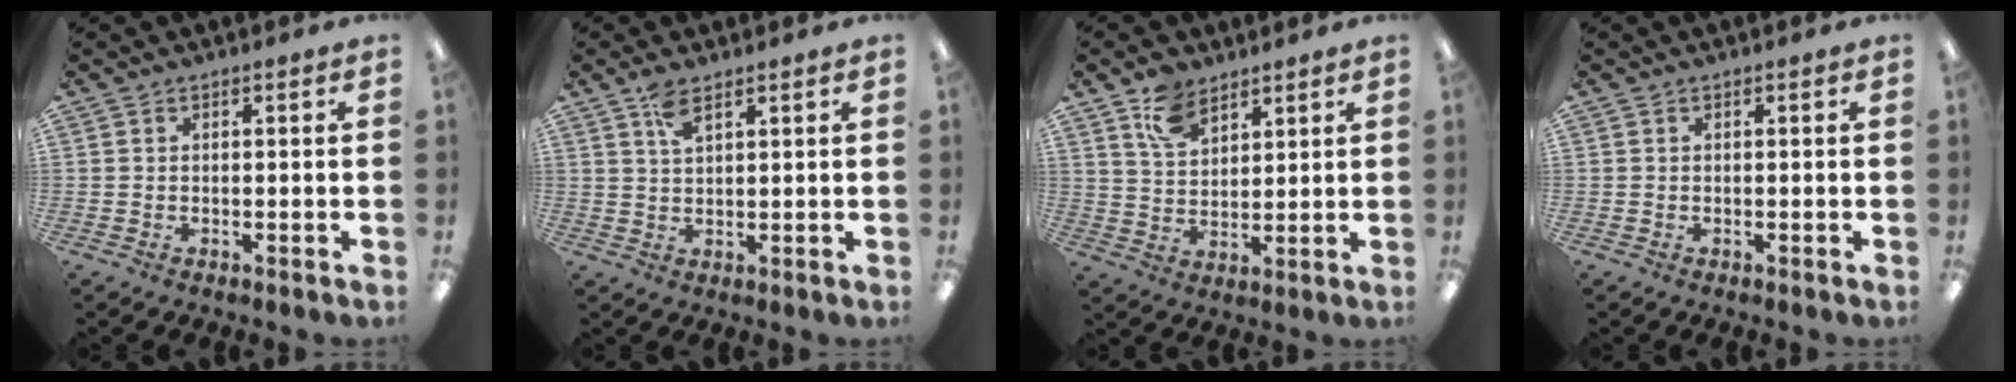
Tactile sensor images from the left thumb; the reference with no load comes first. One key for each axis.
{"total": 4.2, "fx": 2.8, "fy": 1.4, "fz": 2.7, "tx": -0.055, "ty": -0.002, "tz": 0.049}
{"total": 8.6, "fx": 6.0, "fy": 4.9, "fz": 3.8, "tx": -0.077, "ty": -0.020, "tz": 0.113}
{"total": 0.0}